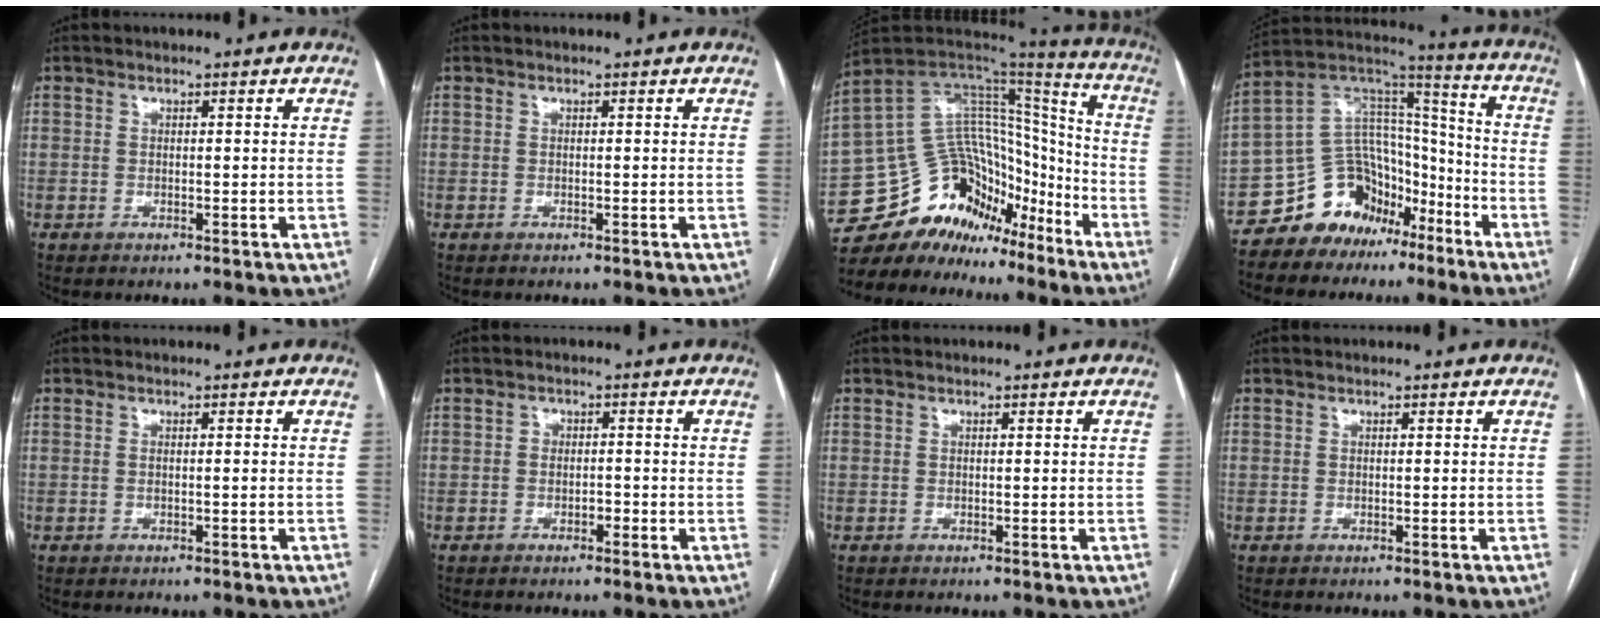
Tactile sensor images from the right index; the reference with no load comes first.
{"total": 0.0}
{"total": 19.1, "force": [-14.0, 10.9, 7.0], "torque": [-0.123, 0.091, -0.225]}
{"total": 13.6, "force": [-9.2, 9.1, 3.9], "torque": [-0.071, 0.089, -0.160]}
{"total": 0.6, "force": [-0.2, 0.0, 0.6], "torque": [-0.015, -0.001, -0.001]}
{"total": 1.3, "force": [-0.7, 0.8, 0.7], "torque": [-0.007, 0.005, -0.012]}
{"total": 0.0}
{"total": 0.0}